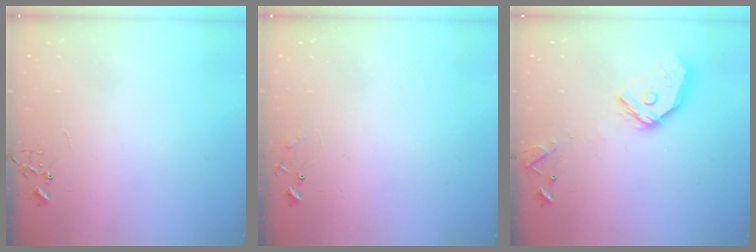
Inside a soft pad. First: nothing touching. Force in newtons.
{"total": 6.4, "press": 6.4, "slide": 0.4}
{"total": 14.6, "press": 14.4, "slide": 1.8}